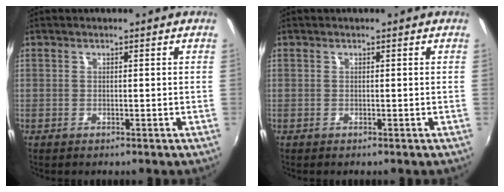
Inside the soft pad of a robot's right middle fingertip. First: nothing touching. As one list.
[{"total": 0.0}]